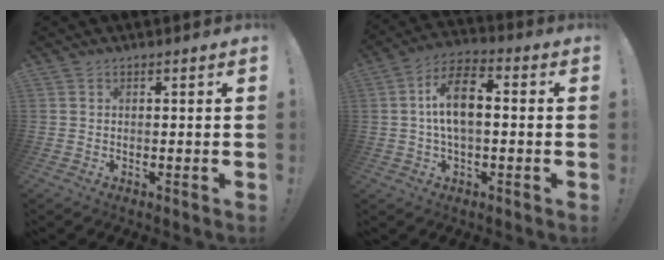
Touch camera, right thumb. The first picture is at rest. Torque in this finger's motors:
{"motor_torque": [0.03, 0.56, 0.53, 0.40, 0.22]}